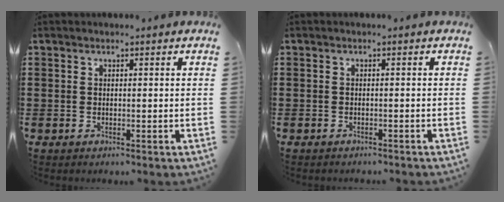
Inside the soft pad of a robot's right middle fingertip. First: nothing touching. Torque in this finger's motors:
{"motor_torque": [0.05, -0.04, 0.06, 0.05]}